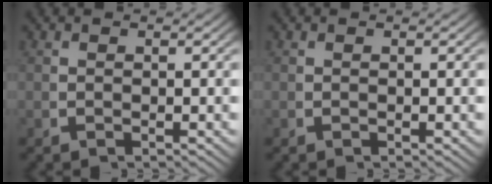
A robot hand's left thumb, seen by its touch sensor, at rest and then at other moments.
{"total": 0.0}